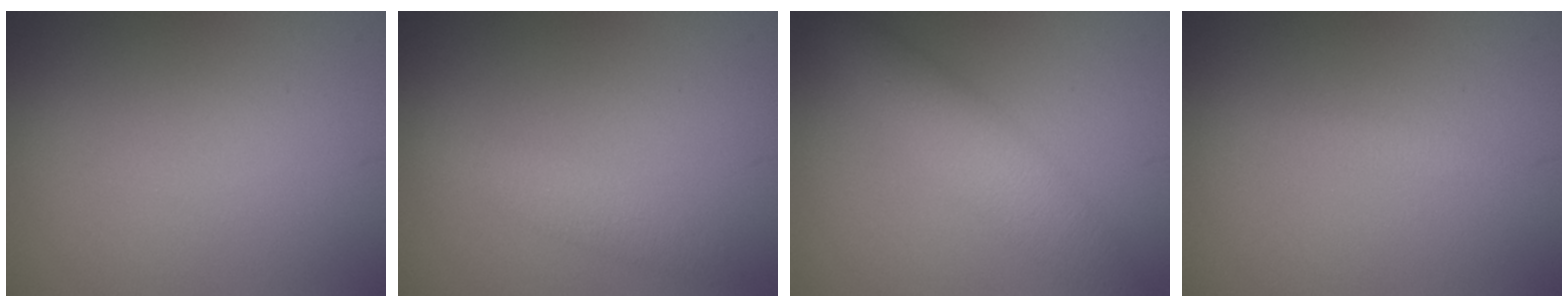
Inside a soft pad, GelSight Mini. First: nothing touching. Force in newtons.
{"total": 2.0, "press": 2.0, "slide": 0.1}
{"total": 4.3, "press": 4.2, "slide": 0.1}
{"total": 0.9, "press": 0.9, "slide": 0.0}